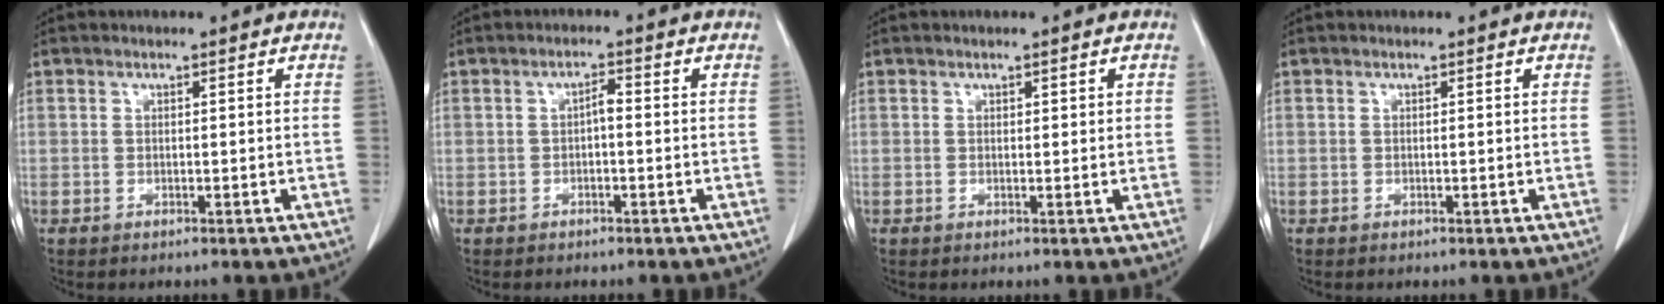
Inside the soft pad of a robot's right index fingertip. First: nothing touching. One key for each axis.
{"total": 1.7, "fx": -0.3, "fy": 0.5, "fz": 1.6, "tx": -0.027, "ty": 0.005, "tz": -0.005}
{"total": 0.8, "fx": 0.3, "fy": 0.3, "fz": 0.6, "tx": -0.007, "ty": 0.003, "tz": 0.006}
{"total": 0.0}